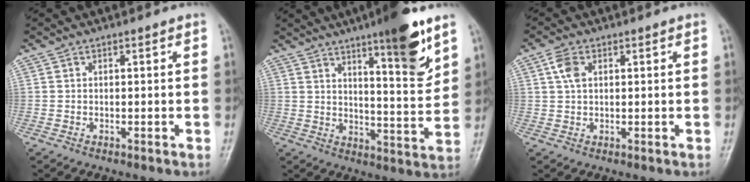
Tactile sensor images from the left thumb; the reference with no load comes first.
{"total": 13.5, "force": [8.3, 2.3, 10.4], "torque": [-0.131, -0.055, 0.123]}
{"total": 3.3, "force": [1.1, 2.0, 2.4], "torque": [-0.049, 0.007, 0.022]}